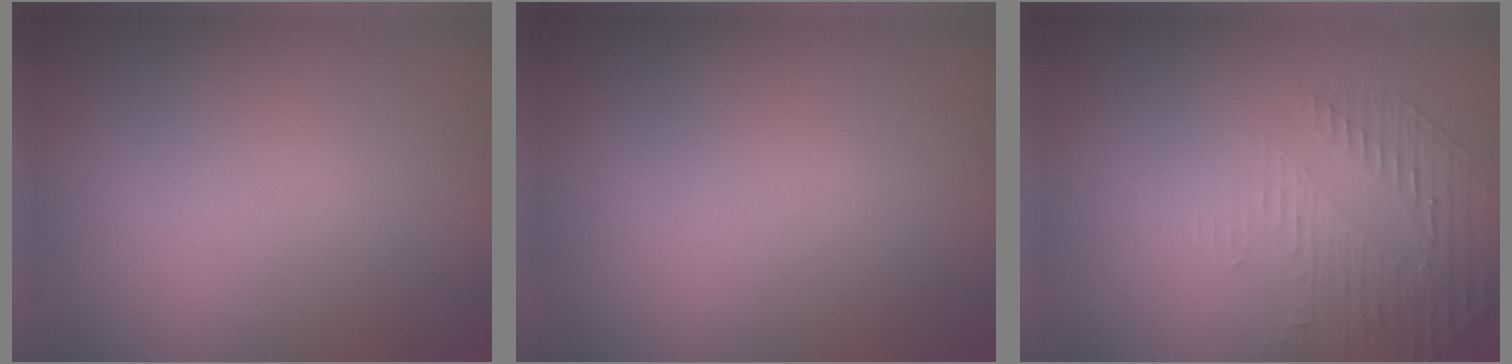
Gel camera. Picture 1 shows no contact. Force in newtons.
{"total": 0.0}
{"total": 1.8, "press": 1.1, "slide": 1.5}